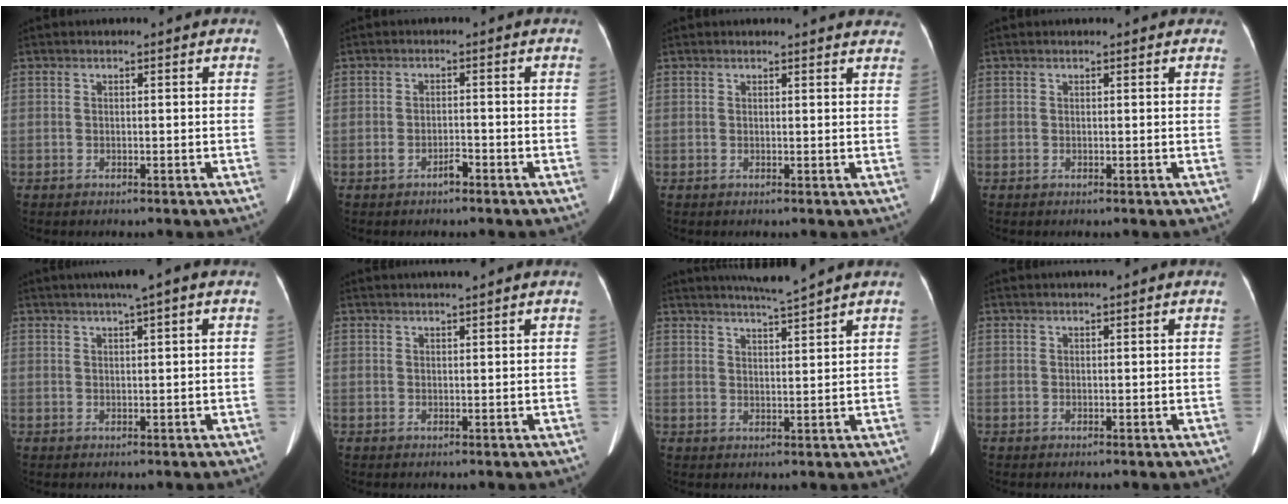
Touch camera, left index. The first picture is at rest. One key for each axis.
{"total": 1.7, "fx": -1.2, "fy": 0.6, "fz": 1.1, "tx": -0.019, "ty": 0.001, "tz": -0.019}
{"total": 8.5, "fx": 8.2, "fy": 1.7, "fz": 1.7, "tx": 0.004, "ty": -0.003, "tz": 0.062}
{"total": 2.2, "fx": 1.9, "fy": 0.8, "fz": 0.8, "tx": -0.009, "ty": 0.013, "tz": 0.011}
{"total": 5.0, "fx": 3.0, "fy": -0.1, "fz": 4.0, "tx": -0.065, "ty": 0.024, "tz": 0.048}
{"total": 3.7, "fx": 3.2, "fy": -0.4, "fz": 1.8, "tx": -0.021, "ty": 0.020, "tz": 0.048}
{"total": 5.8, "fx": 5.2, "fy": -1.4, "fz": 2.0, "tx": -0.037, "ty": -0.002, "tz": 0.087}
{"total": 1.4, "fx": 1.1, "fy": -0.1, "fz": 0.9, "tx": -0.012, "ty": 0.018, "tz": 0.020}